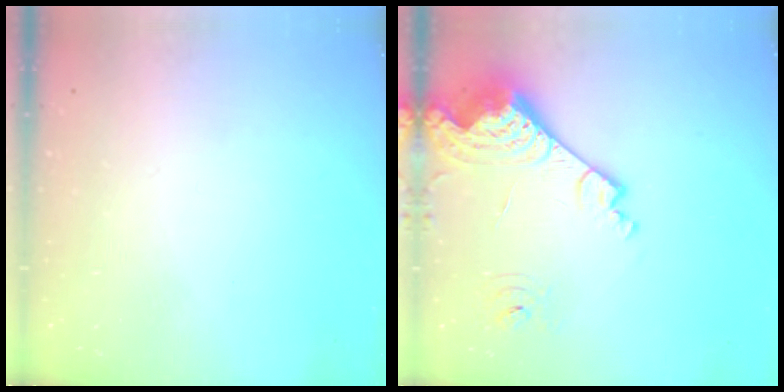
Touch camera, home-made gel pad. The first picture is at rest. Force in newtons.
{"total": 17.5, "press": 17.4, "slide": 1.9}